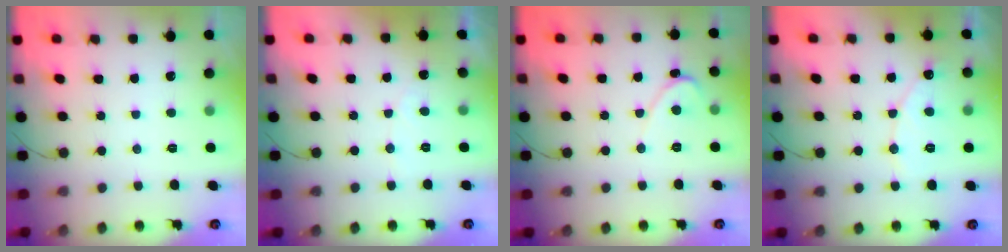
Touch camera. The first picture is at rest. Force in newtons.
{"total": 2.7, "press": 2.7, "slide": 0.1}
{"total": 2.4, "press": 2.4, "slide": 0.2}
{"total": 7.8, "press": 7.8, "slide": 0.3}